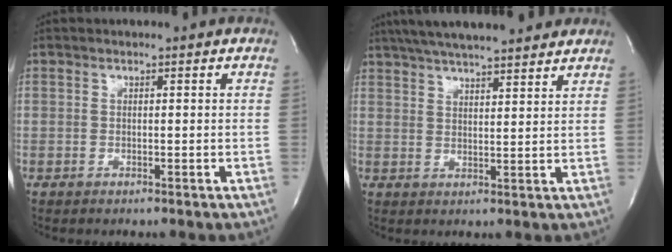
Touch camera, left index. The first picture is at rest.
{"total": 16.6, "force": [14.2, 2.5, 8.3], "torque": [-0.143, 0.037, 0.208]}